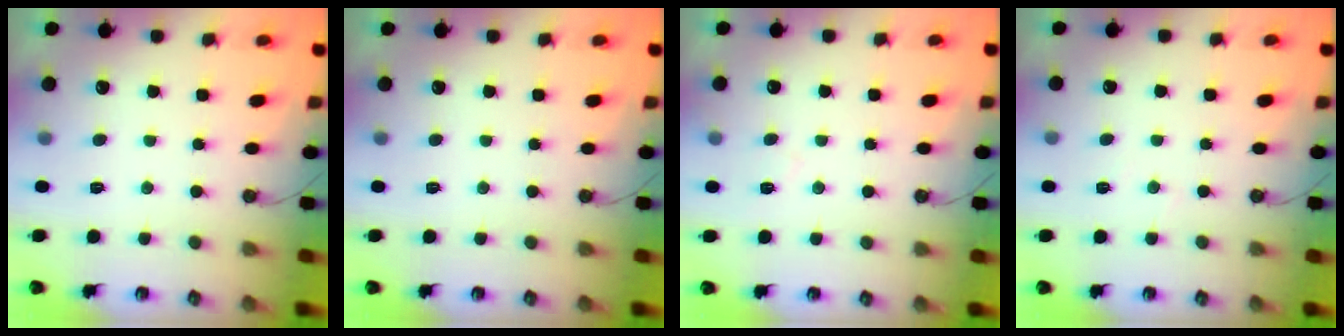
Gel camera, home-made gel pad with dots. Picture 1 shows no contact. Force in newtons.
{"total": 0.0}
{"total": 4.2, "press": 4.2, "slide": 0.8}
{"total": 2.1, "press": 2.1, "slide": 0.4}